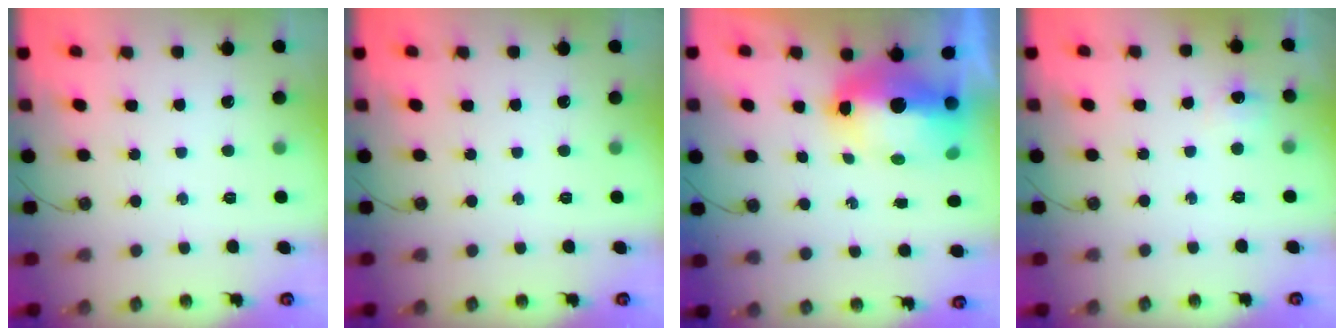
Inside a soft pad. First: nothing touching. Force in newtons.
{"total": 0.0}
{"total": 12.2, "press": 12.1, "slide": 1.6}
{"total": 6.1, "press": 6.0, "slide": 0.8}